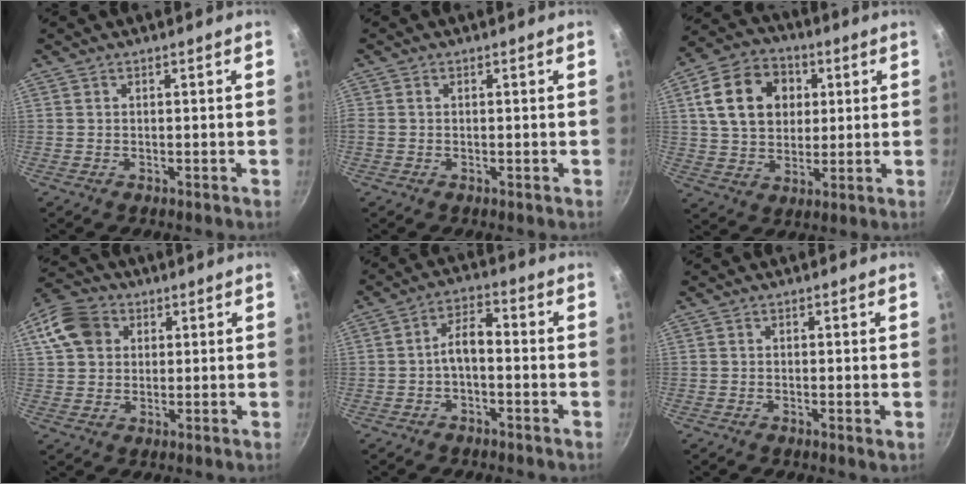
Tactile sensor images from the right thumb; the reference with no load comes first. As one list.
[{"total": 0.7, "force": [0.1, 0.6, 0.4], "torque": [-0.007, 0.003, -0.002]}, {"total": 15.5, "force": [4.0, 11.9, 9.2], "torque": [-0.138, 0.007, 0.063]}, {"total": 10.7, "force": [3.5, 8.7, 5.3], "torque": [-0.086, 0.012, 0.052]}, {"total": 5.1, "force": [-1.5, 2.5, 4.3], "torque": [-0.069, 0.032, -0.030]}, {"total": 0.8, "force": [-0.1, 0.0, 0.8], "torque": [-0.011, -0.004, -0.005]}]